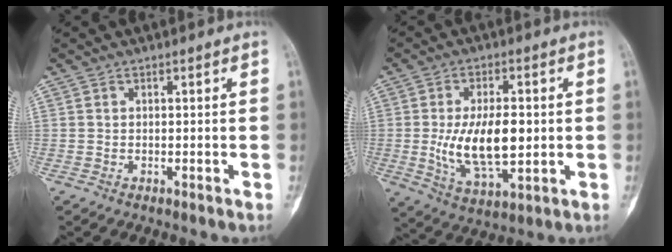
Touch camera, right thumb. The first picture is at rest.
{"total": 13.6, "force": [-0.3, 6.5, 11.9], "torque": [-0.202, -0.012, 0.005]}